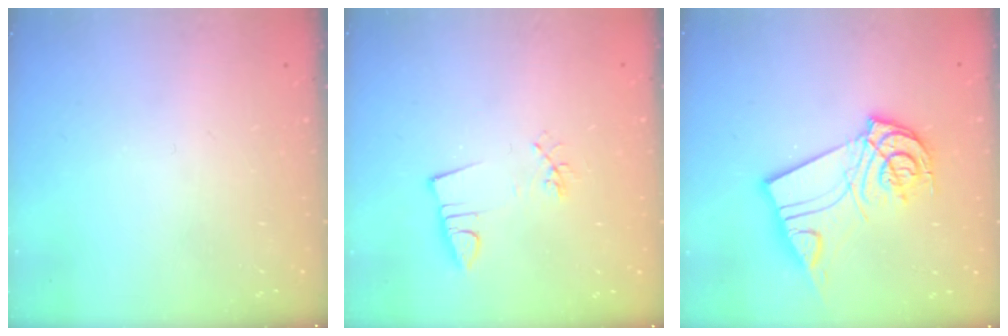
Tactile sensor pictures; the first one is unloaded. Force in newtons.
{"total": 3.3, "press": 1.9, "slide": 2.7}
{"total": 13.2, "press": 13.1, "slide": 1.5}